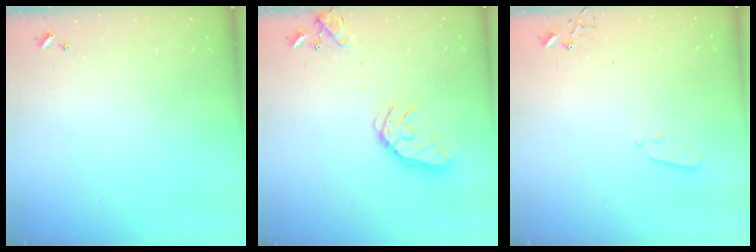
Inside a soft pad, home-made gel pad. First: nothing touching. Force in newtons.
{"total": 15.8, "press": 15.5, "slide": 2.5}
{"total": 3.8, "press": 3.8, "slide": 0.1}